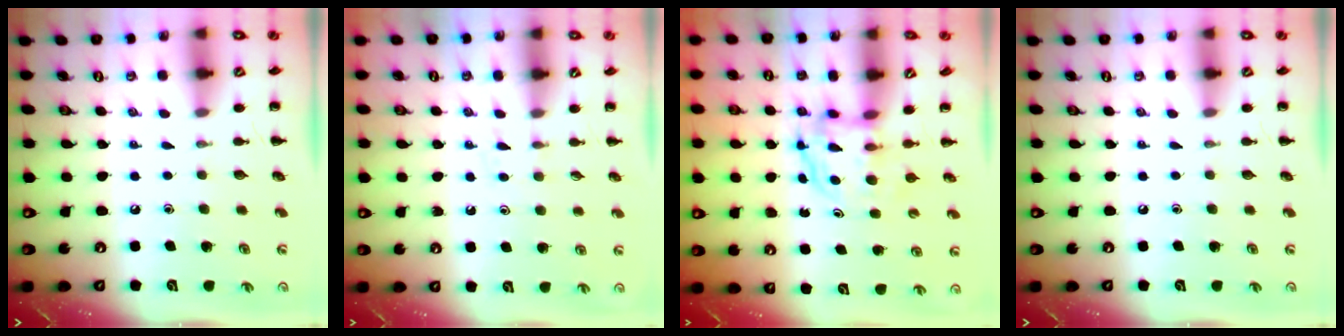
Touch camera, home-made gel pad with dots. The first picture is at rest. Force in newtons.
{"total": 2.9, "press": 2.7, "slide": 1.2}
{"total": 3.8, "press": 3.8, "slide": 0.2}
{"total": 0.0}